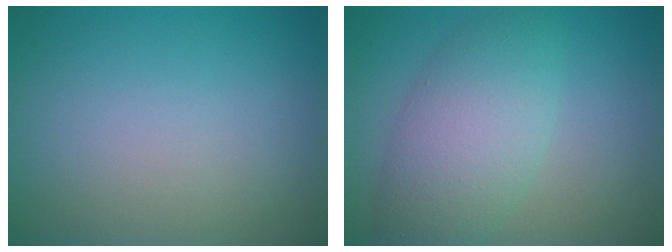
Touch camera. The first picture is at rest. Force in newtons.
{"total": 6.1, "press": 6.1, "slide": 0.1}